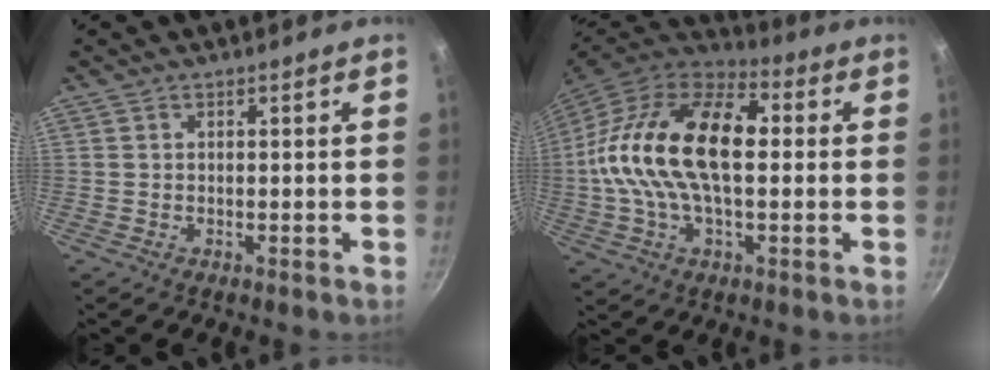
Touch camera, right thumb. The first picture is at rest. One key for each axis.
{"total": 23.4, "fx": 1.8, "fy": 12.8, "fz": 19.5, "tx": -0.350, "ty": 0.029, "tz": 0.013}